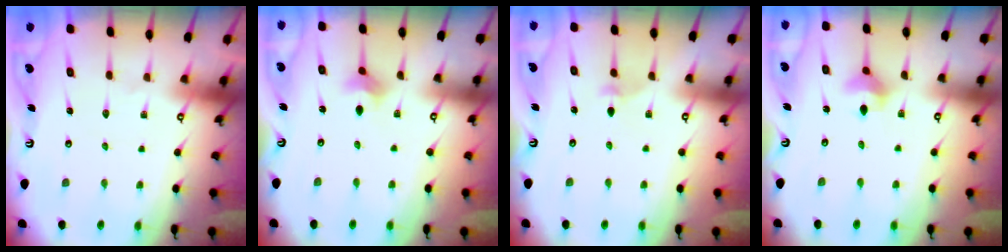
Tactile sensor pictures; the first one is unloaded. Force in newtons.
{"total": 2.8, "press": 2.8, "slide": 0.7}
{"total": 2.5, "press": 2.5, "slide": 0.6}
{"total": 4.7, "press": 4.6, "slide": 0.6}